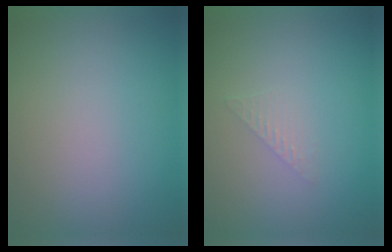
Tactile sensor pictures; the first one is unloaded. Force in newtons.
{"total": 1.0, "press": 1.0, "slide": 0.0}